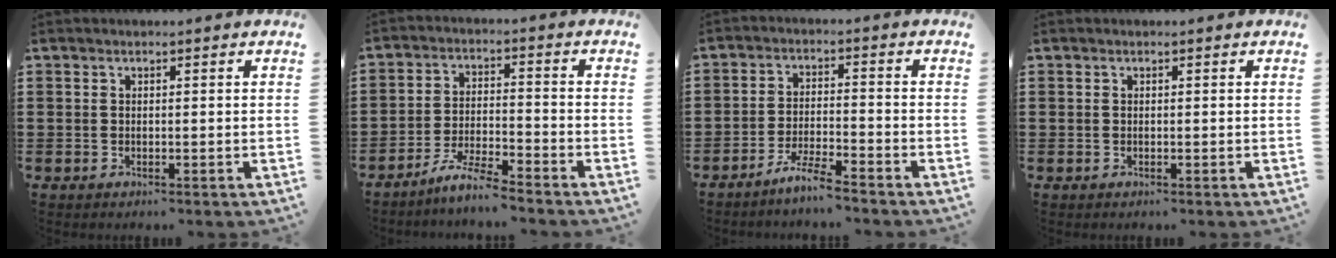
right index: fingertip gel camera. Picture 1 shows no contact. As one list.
[{"total": 5.6, "force": [-5.1, -0.2, 2.2], "torque": [-0.059, -0.010, -0.102]}, {"total": 4.7, "force": [-4.3, -0.4, 1.8], "torque": [-0.046, -0.008, -0.085]}, {"total": 0.0}]